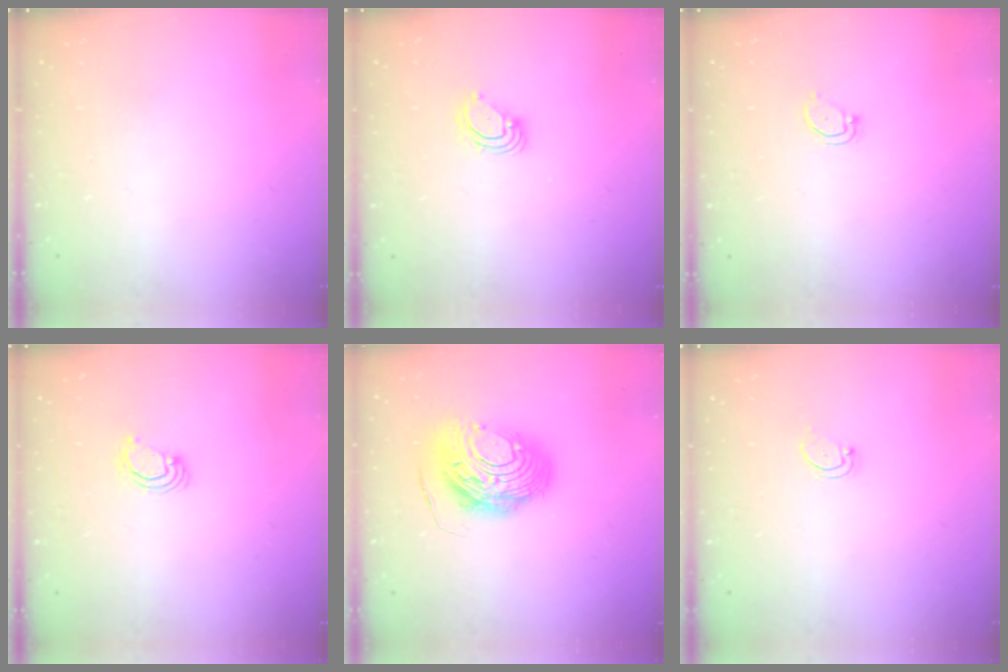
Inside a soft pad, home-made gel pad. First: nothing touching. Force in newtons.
{"total": 4.3, "press": 4.3, "slide": 0.4}
{"total": 2.5, "press": 2.5, "slide": 0.3}
{"total": 2.3, "press": 2.3, "slide": 0.2}
{"total": 13.7, "press": 13.6, "slide": 1.4}
{"total": 1.6, "press": 1.6, "slide": 0.4}